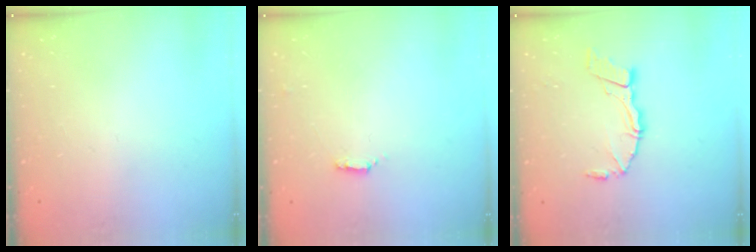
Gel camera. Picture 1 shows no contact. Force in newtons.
{"total": 1.3, "press": 1.3, "slide": 0.4}
{"total": 10.1, "press": 10.1, "slide": 1.1}